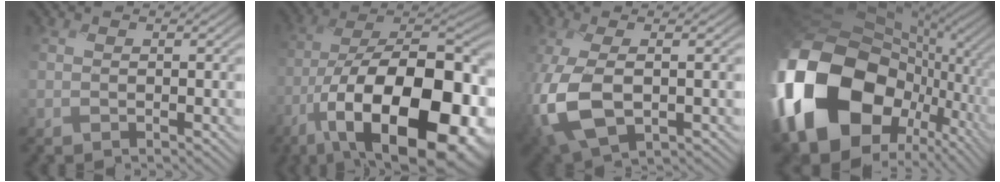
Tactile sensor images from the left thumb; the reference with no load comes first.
{"total": 21.0, "force": [-9.5, 9.3, 16.2], "torque": [-0.258, -0.019, -0.148]}
{"total": 8.5, "force": [-2.4, 4.5, 6.8], "torque": [-0.179, -0.022, -0.044]}
{"total": 21.9, "force": [-3.7, 16.8, 13.6], "torque": [-0.346, -0.056, -0.056]}